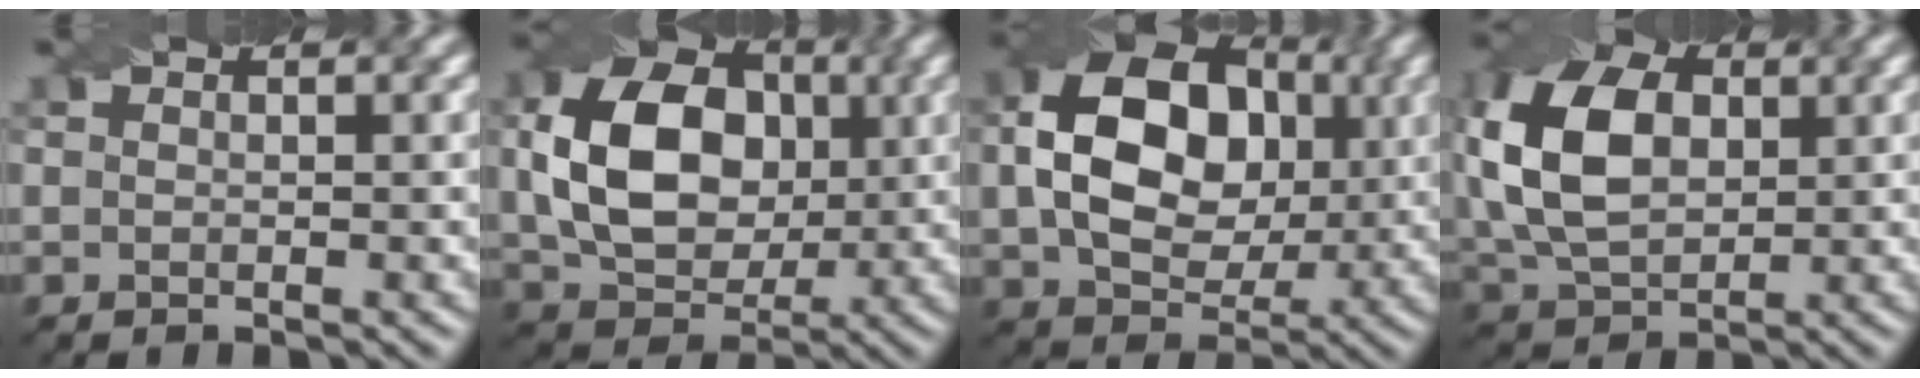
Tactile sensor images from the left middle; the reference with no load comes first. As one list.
[{"total": 10.7, "force": [1.0, 7.8, 7.2], "torque": [-0.149, 0.003, 0.025]}, {"total": 12.2, "force": [1.3, 8.8, 8.4], "torque": [-0.161, 0.002, 0.026]}, {"total": 11.3, "force": [1.7, 7.5, 8.3], "torque": [-0.200, 0.015, 0.027]}]